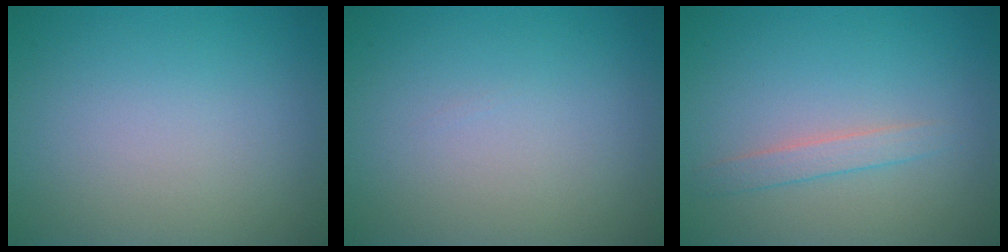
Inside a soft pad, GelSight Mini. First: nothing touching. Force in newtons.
{"total": 0.0}
{"total": 1.5, "press": 1.5, "slide": 0.0}